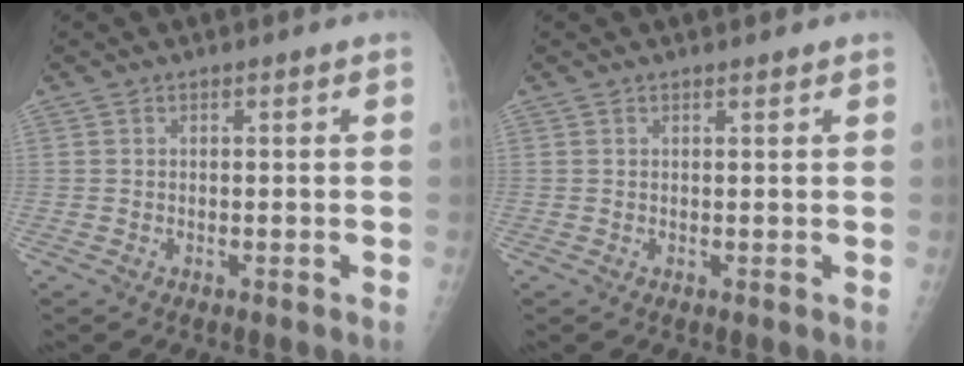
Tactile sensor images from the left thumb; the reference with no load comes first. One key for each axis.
{"total": 0.6, "fx": 0.5, "fy": 0.1, "fz": 0.2, "tx": -0.005, "ty": -0.004, "tz": 0.008}